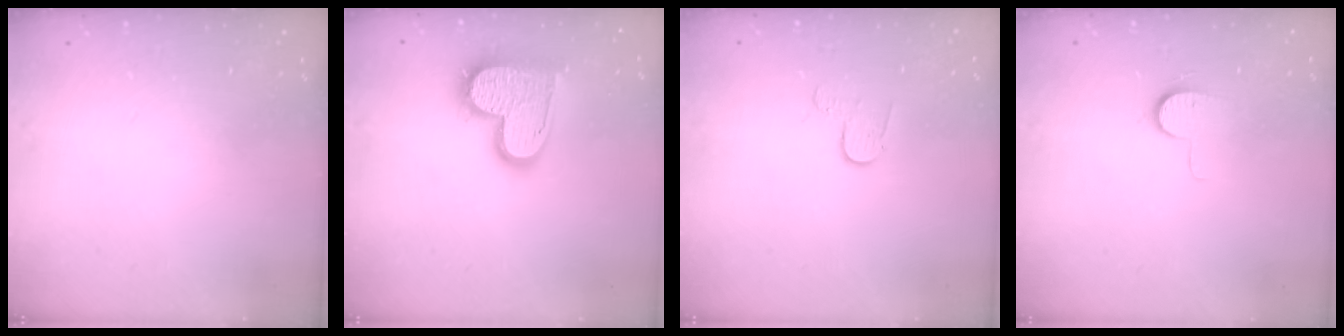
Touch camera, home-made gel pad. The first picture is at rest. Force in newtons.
{"total": 16.6, "press": 16.5, "slide": 1.2}
{"total": 3.5, "press": 3.5, "slide": 0.3}
{"total": 7.1, "press": 7.1, "slide": 0.7}